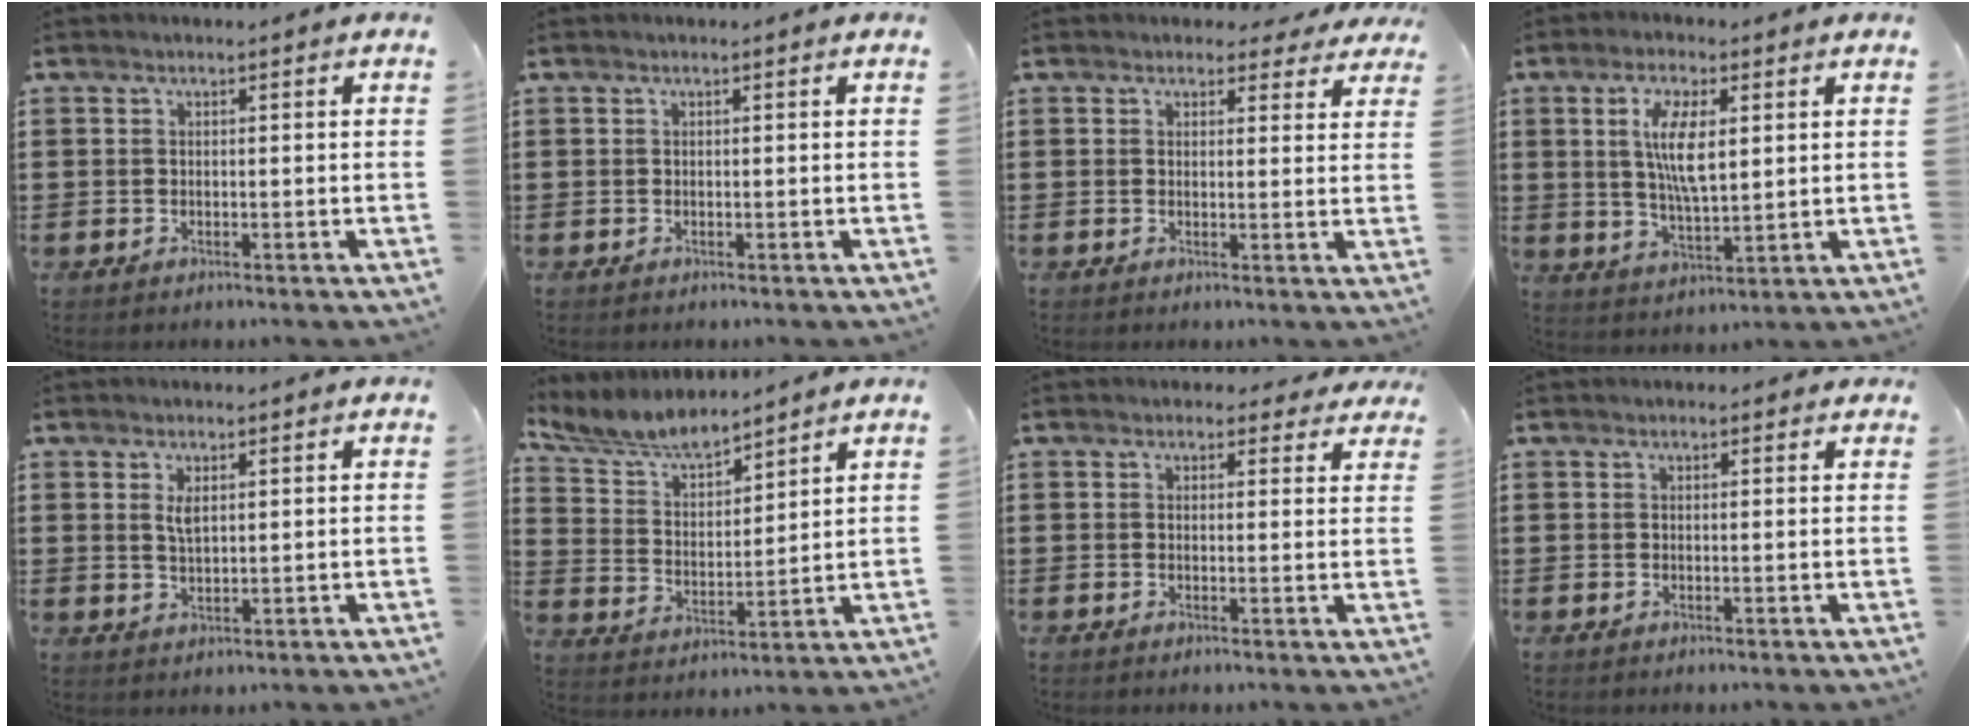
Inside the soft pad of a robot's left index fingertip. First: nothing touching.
{"total": 0.0}
{"total": 2.6, "force": [2.3, 1.1, 0.6], "torque": [-0.014, -0.003, 0.040]}
{"total": 7.9, "force": [2.4, 2.9, 7.0], "torque": [-0.136, 0.005, 0.038]}
{"total": 2.4, "force": [1.0, 0.8, 2.0], "torque": [-0.044, 0.003, 0.018]}
{"total": 6.7, "force": [6.1, 1.3, 2.3], "torque": [-0.070, -0.024, 0.109]}
{"total": 2.0, "force": [1.6, 1.1, 0.5], "torque": [-0.001, -0.002, 0.026]}
{"total": 0.6, "force": [0.4, 0.4, 0.2], "torque": [-0.006, 0.003, 0.008]}